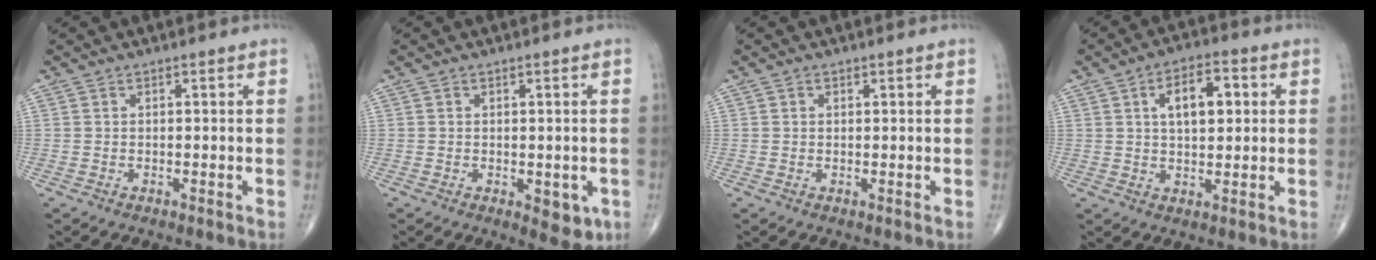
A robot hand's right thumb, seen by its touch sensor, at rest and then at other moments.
{"total": 4.6, "force": [-1.3, 2.6, 3.6], "torque": [-0.025, -0.006, -0.010]}
{"total": 0.5, "force": [0.2, 0.4, 0.1], "torque": [0.001, 0.000, 0.003]}
{"total": 8.8, "force": [2.2, 4.5, 7.2], "torque": [-0.093, 0.006, 0.031]}